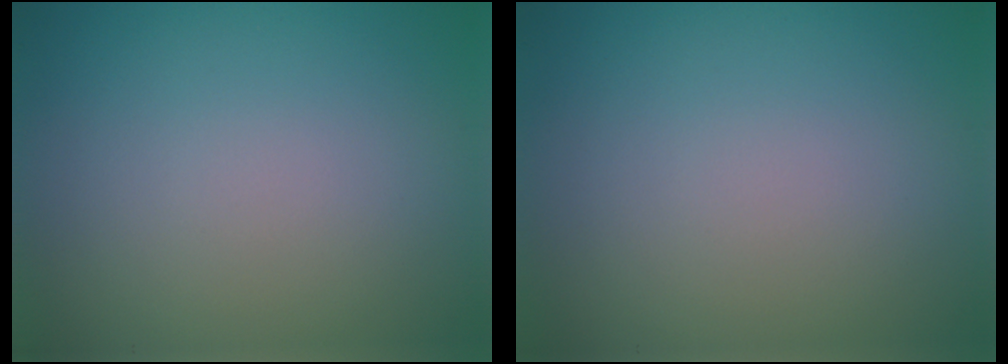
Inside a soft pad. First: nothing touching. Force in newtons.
{"total": 0.0}